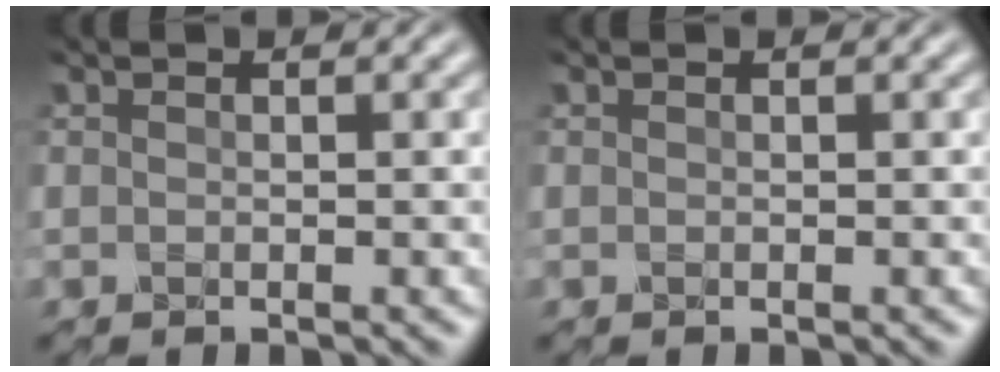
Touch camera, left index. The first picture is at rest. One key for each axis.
{"total": 0.0}